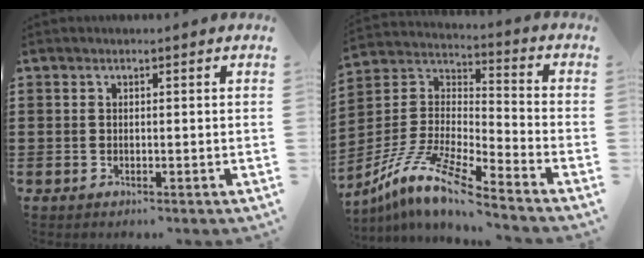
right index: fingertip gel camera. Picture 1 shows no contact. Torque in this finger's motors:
{"motor_torque": [2.14, 0.00, -0.82, -0.21]}